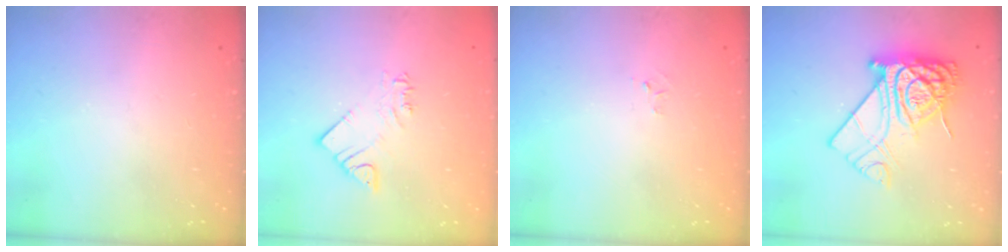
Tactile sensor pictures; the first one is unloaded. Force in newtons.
{"total": 3.4, "press": 3.4, "slide": 0.2}
{"total": 2.6, "press": 2.6, "slide": 0.4}
{"total": 14.7, "press": 14.7, "slide": 1.5}